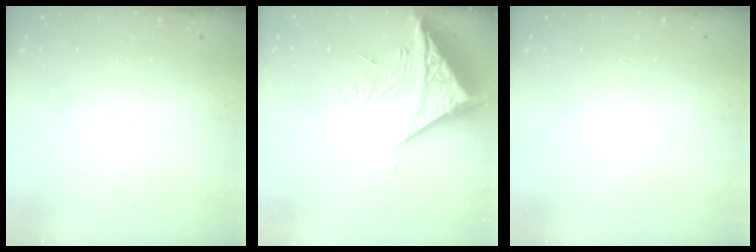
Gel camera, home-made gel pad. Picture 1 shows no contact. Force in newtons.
{"total": 11.2, "press": 11.1, "slide": 1.4}
{"total": 0.0}